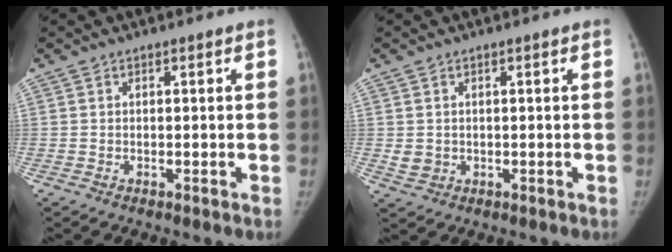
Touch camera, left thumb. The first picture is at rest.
{"total": 2.3, "force": [0.3, 2.0, 1.0], "torque": [-0.015, -0.005, 0.014]}